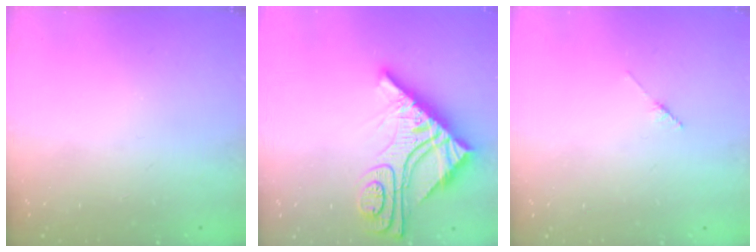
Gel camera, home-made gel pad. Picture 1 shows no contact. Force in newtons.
{"total": 17.0, "press": 16.9, "slide": 1.4}
{"total": 1.7, "press": 1.6, "slide": 0.2}